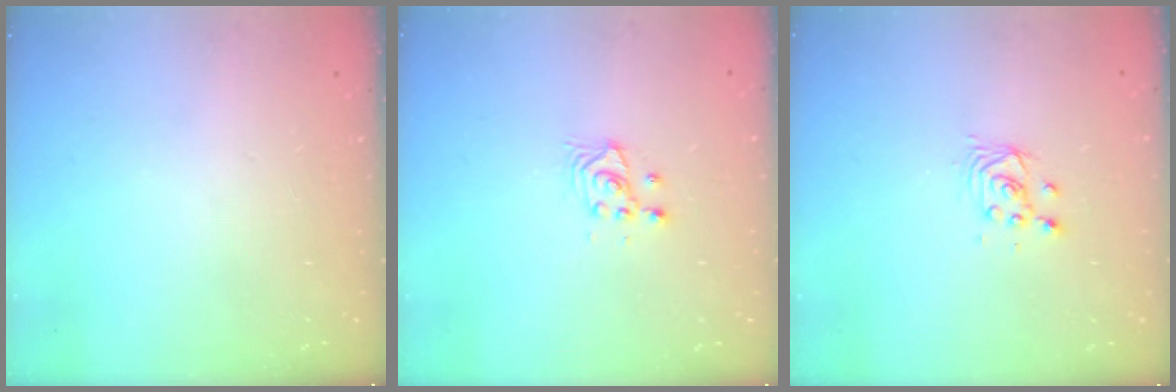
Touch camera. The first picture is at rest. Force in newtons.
{"total": 4.0, "press": 4.0, "slide": 0.5}
{"total": 2.7, "press": 2.7, "slide": 0.1}